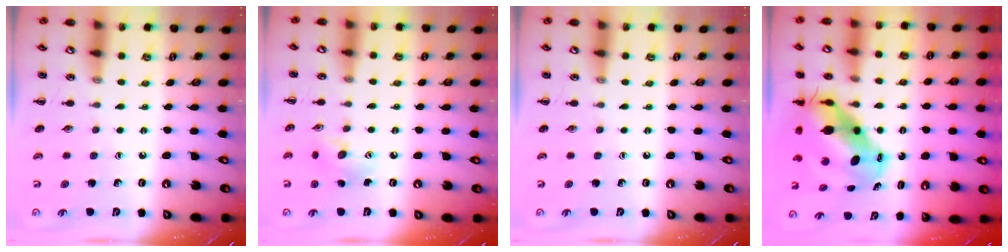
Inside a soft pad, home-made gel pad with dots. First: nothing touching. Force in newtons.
{"total": 7.2, "press": 7.2, "slide": 0.6}
{"total": 0.0}
{"total": 11.6, "press": 11.2, "slide": 3.0}